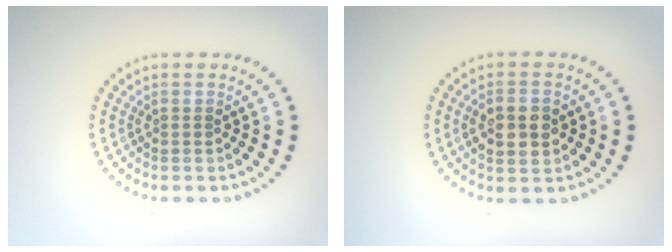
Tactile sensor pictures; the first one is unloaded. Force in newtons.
{"total": 3.8, "press": 3.8, "slide": 0.1}